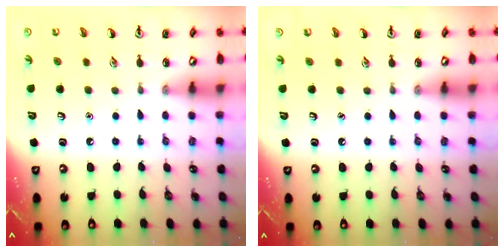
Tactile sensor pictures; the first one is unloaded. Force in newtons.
{"total": 0.0}